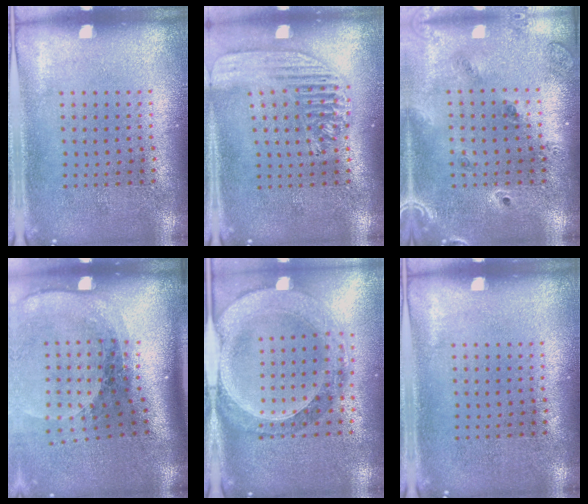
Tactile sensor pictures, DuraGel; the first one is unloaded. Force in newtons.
{"total": 1.7, "press": 1.6, "slide": 0.6}
{"total": 1.4, "press": 1.3, "slide": 0.4}
{"total": 2.1, "press": 1.6, "slide": 1.3}
{"total": 1.5, "press": 1.5, "slide": 0.3}
{"total": 0.0}